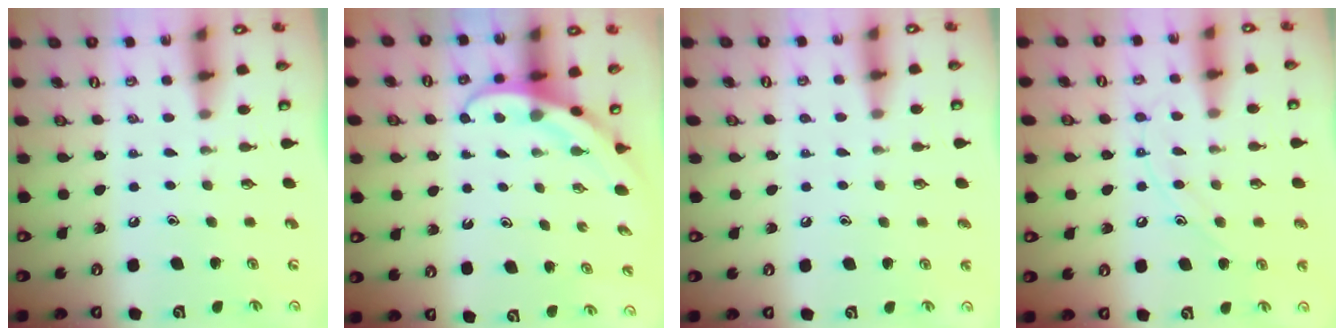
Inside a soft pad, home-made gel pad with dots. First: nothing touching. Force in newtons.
{"total": 4.0, "press": 4.0, "slide": 0.3}
{"total": 2.7, "press": 2.6, "slide": 0.7}
{"total": 9.7, "press": 9.7, "slide": 0.8}